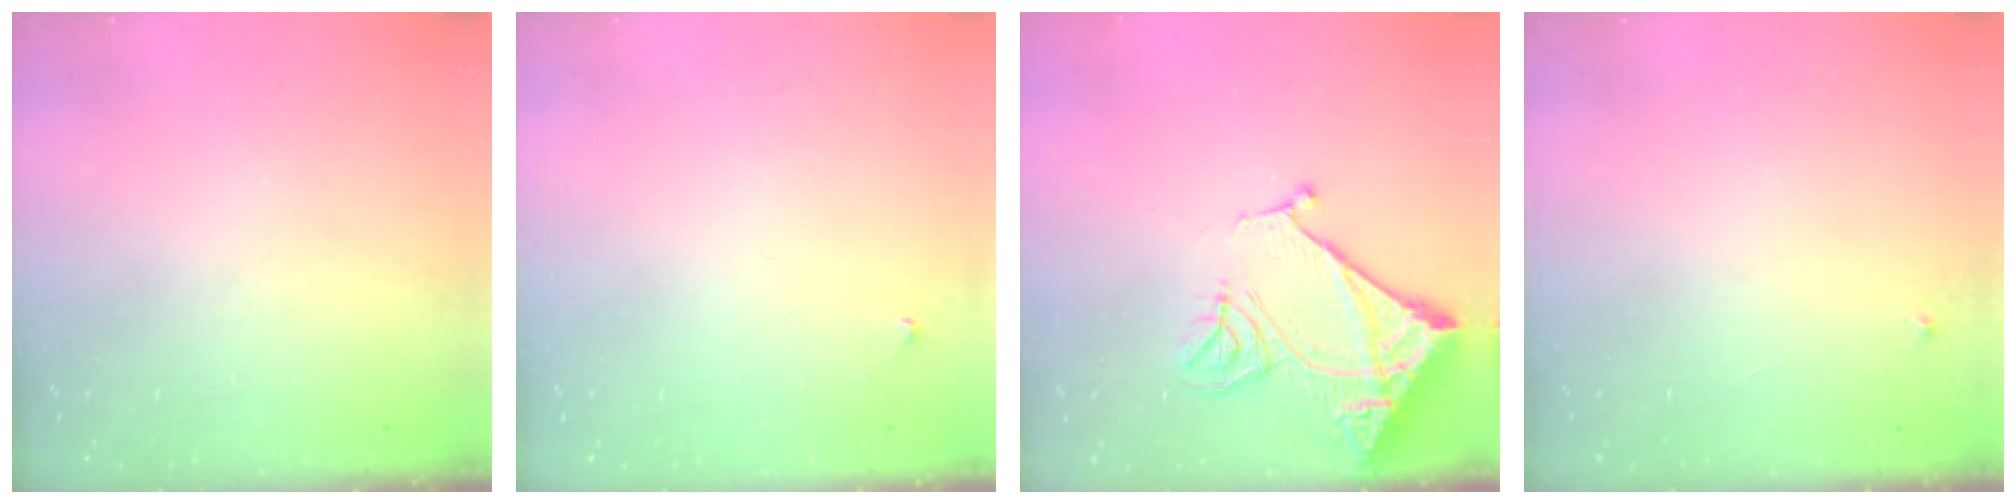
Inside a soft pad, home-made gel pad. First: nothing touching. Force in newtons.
{"total": 4.2, "press": 4.1, "slide": 0.7}
{"total": 14.3, "press": 14.2, "slide": 1.8}
{"total": 2.3, "press": 2.3, "slide": 0.2}